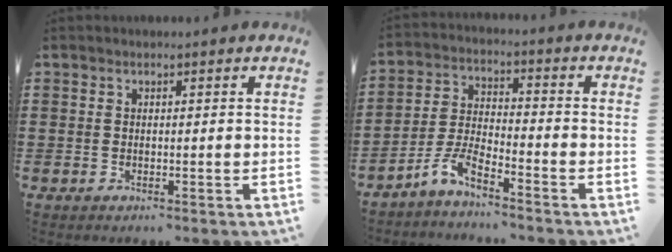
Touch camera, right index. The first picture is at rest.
{"total": 5.2, "force": [-4.6, 0.5, 2.4], "torque": [-0.065, -0.005, -0.096]}